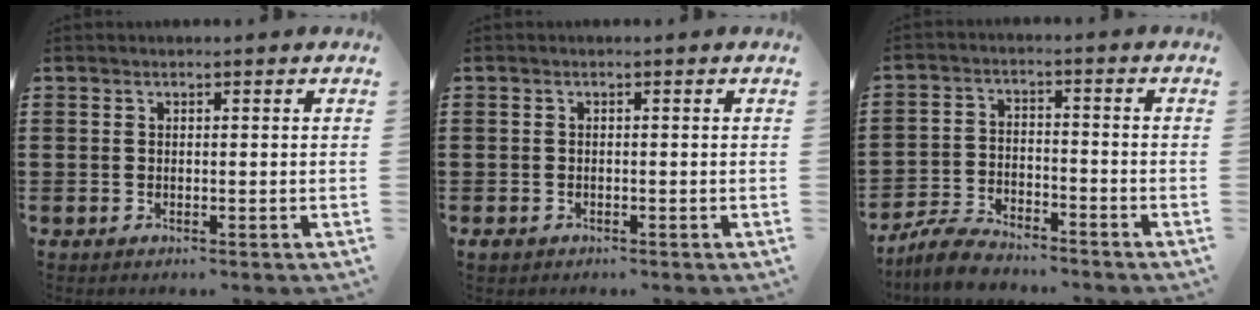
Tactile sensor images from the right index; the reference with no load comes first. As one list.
[{"total": 0.7, "force": [-0.6, 0.3, 0.1], "torque": [-0.005, -0.002, -0.012]}, {"total": 5.4, "force": [-5.1, 0.8, 1.5], "torque": [-0.039, 0.003, -0.100]}]